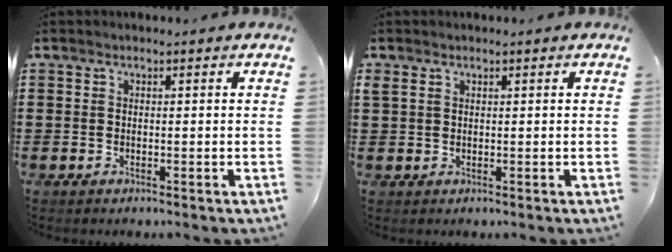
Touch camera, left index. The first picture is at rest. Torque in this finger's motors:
{"motor_torque": [1.41, -0.73, 0.58, 0.21]}